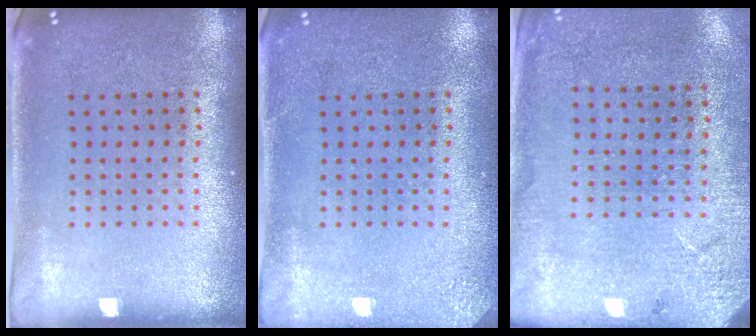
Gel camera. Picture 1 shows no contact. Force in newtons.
{"total": 2.0, "press": 2.0, "slide": 0.3}
{"total": 2.6, "press": 2.5, "slide": 0.8}